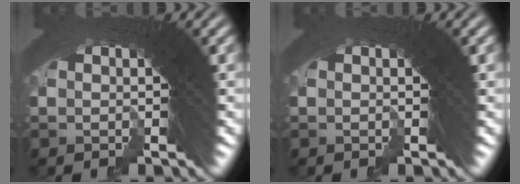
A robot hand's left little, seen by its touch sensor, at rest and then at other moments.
{"total": 0.0}